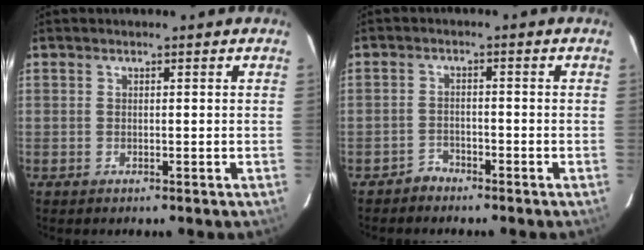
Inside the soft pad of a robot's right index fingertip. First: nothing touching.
{"total": 2.4, "force": [-2.1, 1.1, -0.2], "torque": [0.004, 0.007, -0.038]}